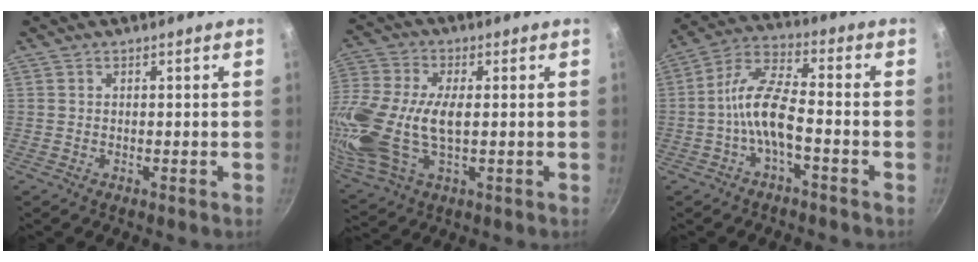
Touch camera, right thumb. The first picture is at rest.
{"total": 21.8, "force": [-0.7, 11.7, 18.4], "torque": [-0.427, 0.001, -0.021]}
{"total": 9.6, "force": [-3.2, 3.5, 8.3], "torque": [-0.166, 0.039, -0.072]}